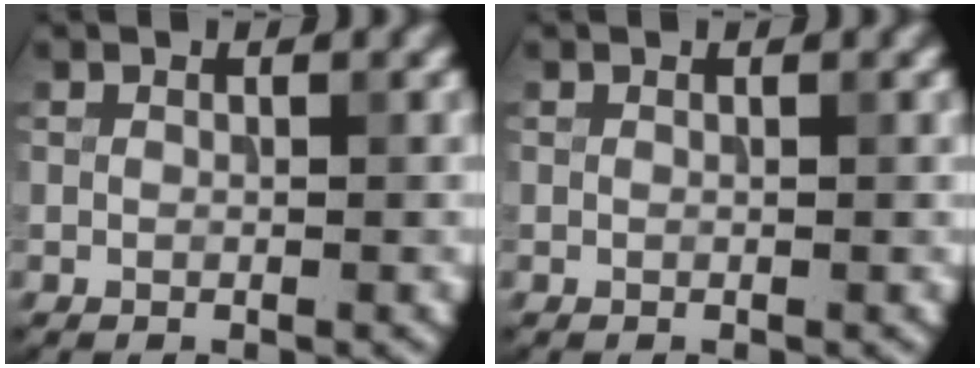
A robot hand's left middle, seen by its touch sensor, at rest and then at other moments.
{"total": 0.0}